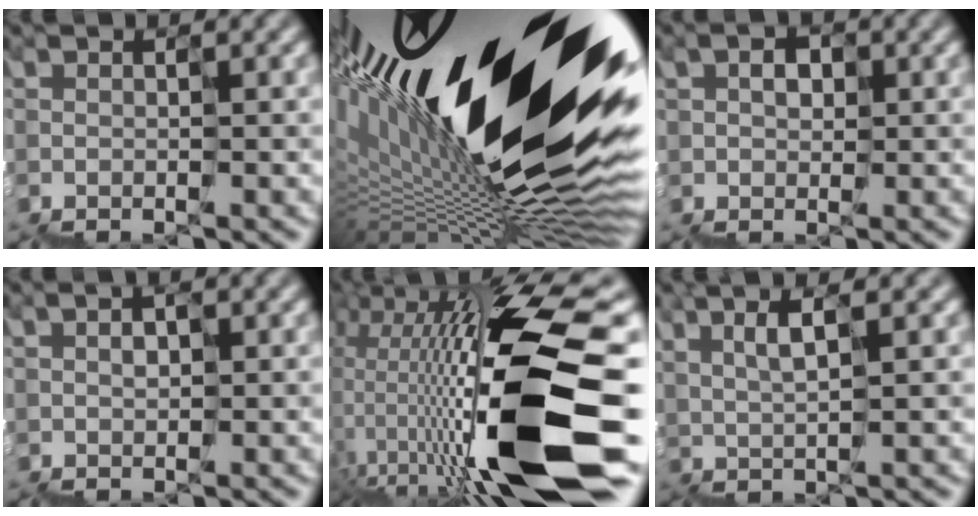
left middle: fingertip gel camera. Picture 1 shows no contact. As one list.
[{"total": 20.1, "force": [6.5, 7.2, 17.6], "torque": [-0.269, -0.024, 0.127]}, {"total": 1.8, "force": [0.8, 1.5, 0.6], "torque": [0.000, 0.013, 0.012]}, {"total": 1.4, "force": [0.9, 0.7, 0.8], "torque": [-0.005, 0.007, 0.017]}, {"total": 15.0, "force": [-2.3, 4.1, 14.3], "torque": [-0.268, 0.023, -0.024]}, {"total": 2.3, "force": [2.1, 0.0, 1.1], "torque": [-0.002, 0.012, 0.046]}]